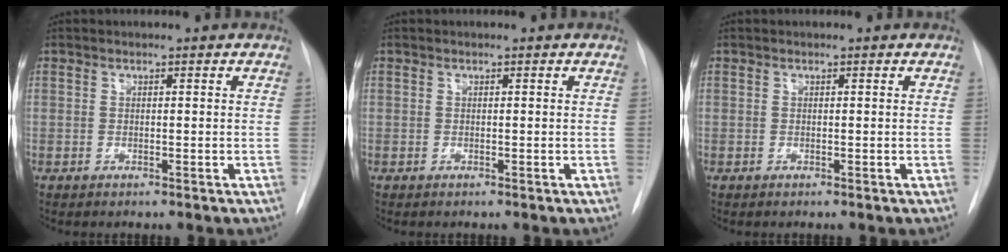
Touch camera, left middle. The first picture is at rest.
{"total": 0.0}
{"total": 0.0}